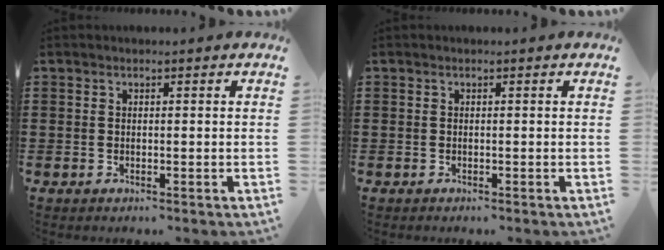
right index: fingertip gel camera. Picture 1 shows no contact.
{"total": 0.0}